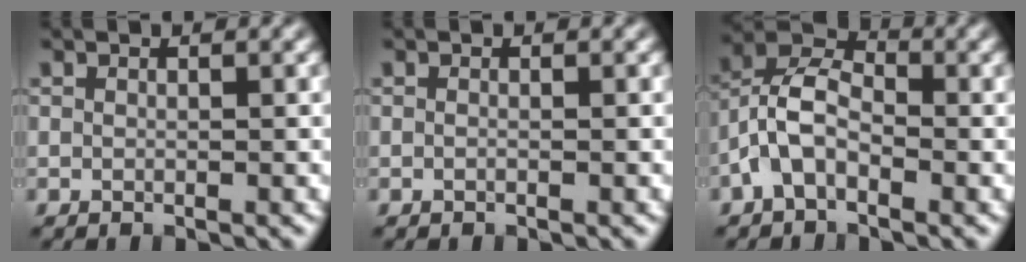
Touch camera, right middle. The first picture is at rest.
{"total": 0.0}
{"total": 4.9, "force": [-1.9, 2.7, 3.6], "torque": [-0.074, 0.019, -0.046]}